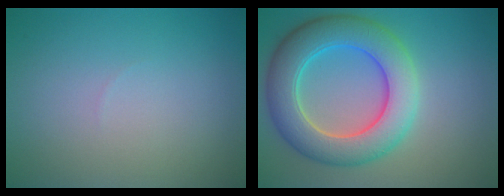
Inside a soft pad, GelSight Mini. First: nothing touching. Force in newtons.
{"total": 8.1, "press": 8.1, "slide": 0.3}